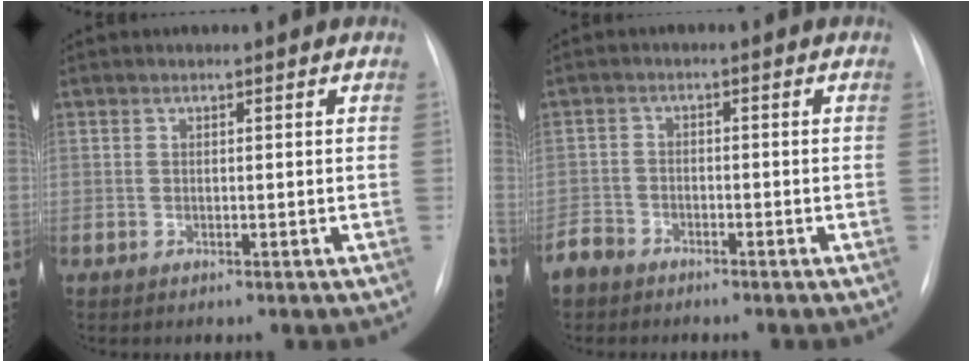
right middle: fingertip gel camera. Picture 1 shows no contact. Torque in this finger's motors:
{"motor_torque": [0.55, -0.50, 0.35, 0.06]}